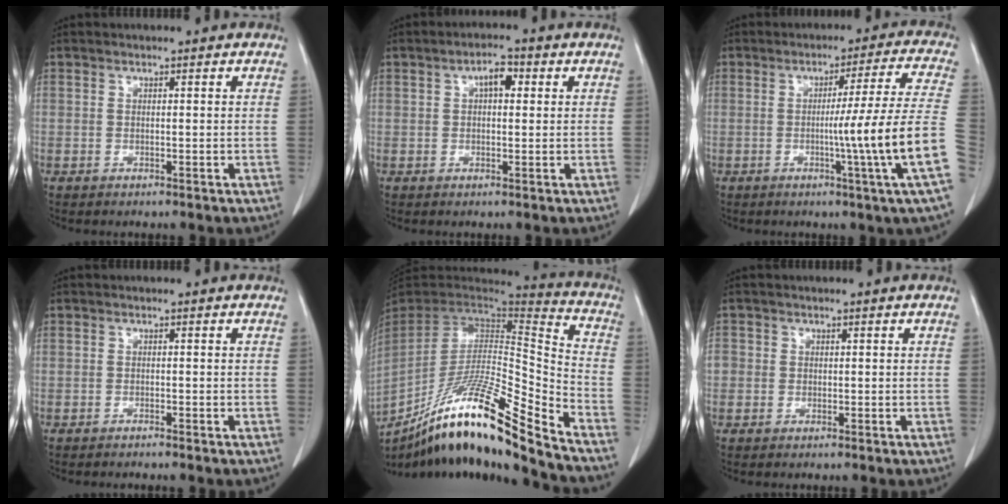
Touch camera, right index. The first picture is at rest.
{"total": 3.4, "force": [1.0, 1.5, 2.8], "torque": [-0.045, 0.012, 0.012]}
{"total": 14.1, "force": [-3.4, -3.3, 13.2], "torque": [-0.180, -0.016, -0.054]}
{"total": 0.8, "force": [-0.8, -0.2, 0.3], "torque": [-0.007, 0.001, -0.012]}
{"total": 23.7, "force": [-17.6, 0.2, 15.9], "torque": [-0.269, -0.027, -0.316]}
{"total": 2.2, "force": [-0.3, 2.1, 0.6], "torque": [-0.009, 0.011, -0.005]}